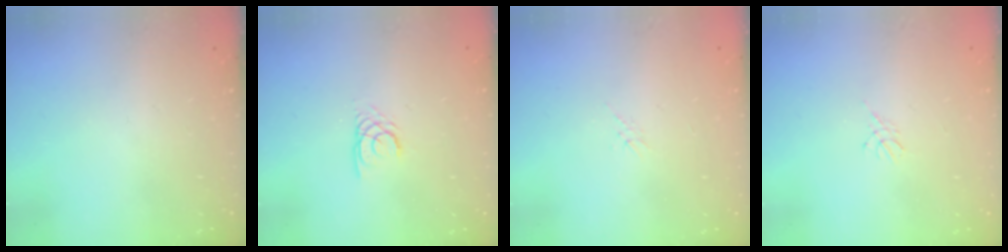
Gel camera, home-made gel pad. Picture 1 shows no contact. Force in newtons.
{"total": 2.2, "press": 2.2, "slide": 0.1}
{"total": 1.7, "press": 1.6, "slide": 0.4}
{"total": 3.0, "press": 2.9, "slide": 0.6}